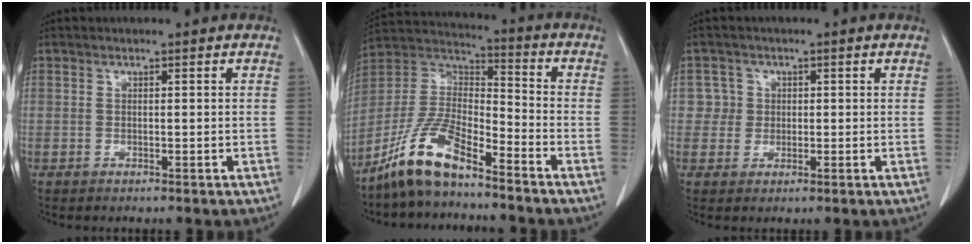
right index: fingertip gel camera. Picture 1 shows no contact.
{"total": 11.9, "force": [-8.9, 2.9, 7.3], "torque": [-0.159, 0.013, -0.174]}
{"total": 2.8, "force": [0.5, 2.8, -0.3], "torque": [0.023, 0.003, 0.003]}